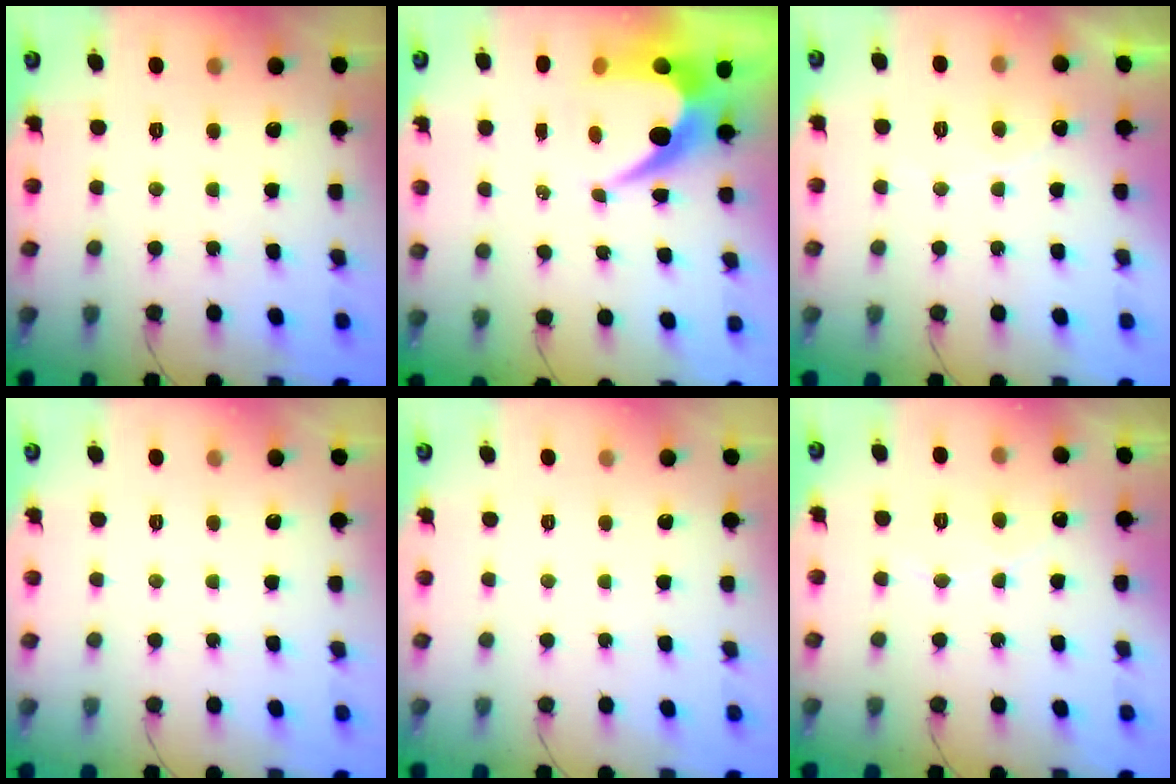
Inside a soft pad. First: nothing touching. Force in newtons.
{"total": 8.4, "press": 8.3, "slide": 0.7}
{"total": 4.5, "press": 4.5, "slide": 0.4}
{"total": 0.0}
{"total": 0.0}
{"total": 5.2, "press": 5.2, "slide": 0.2}